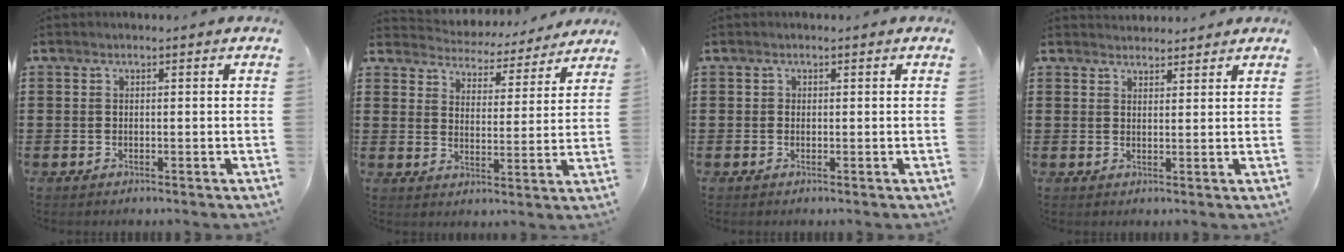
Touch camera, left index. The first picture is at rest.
{"total": 4.7, "force": [4.7, 0.4, -0.1], "torque": [-0.026, -0.037, 0.078]}
{"total": 0.5, "force": [0.1, 0.5, 0.1], "torque": [-0.003, 0.004, 0.001]}
{"total": 2.2, "force": [2.1, 0.4, -0.1], "torque": [-0.004, -0.001, 0.042]}